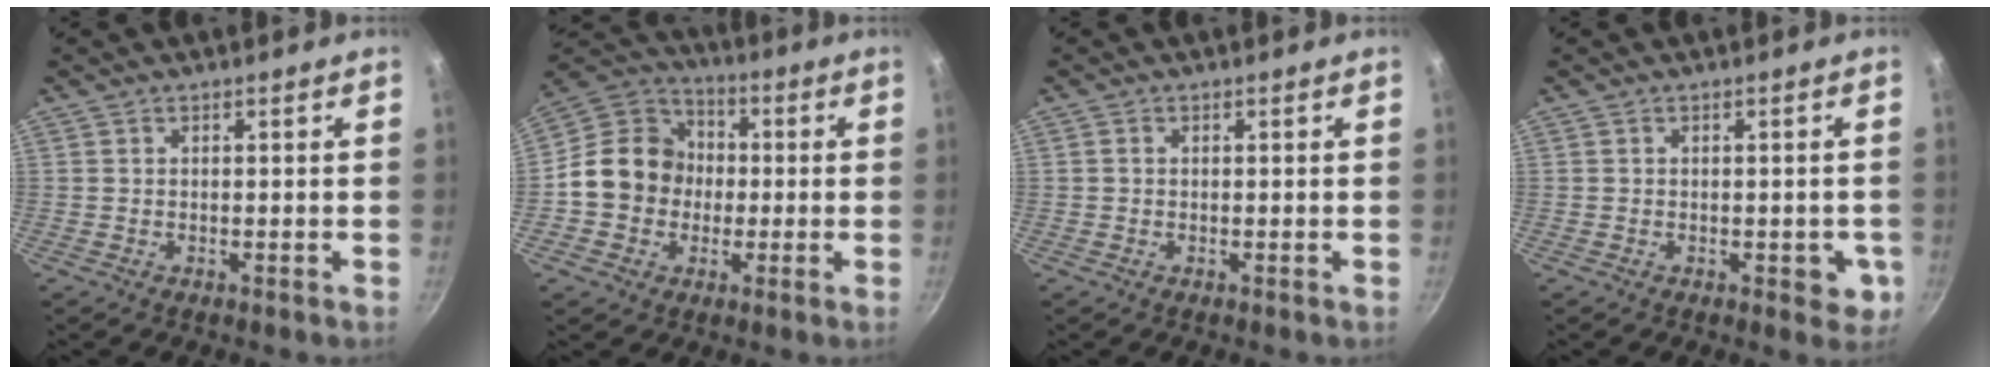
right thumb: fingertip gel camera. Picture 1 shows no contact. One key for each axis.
{"total": 14.0, "fx": -1.1, "fy": 12.4, "fz": 6.5, "tx": -0.076, "ty": 0.035, "tz": -0.036}
{"total": 0.6, "fx": 0.0, "fy": 0.5, "fz": 0.2, "tx": -0.003, "ty": 0.003, "tz": -0.001}
{"total": 4.3, "fx": -1.0, "fy": 2.5, "fz": 3.3, "tx": -0.017, "ty": 0.003, "tz": -0.013}